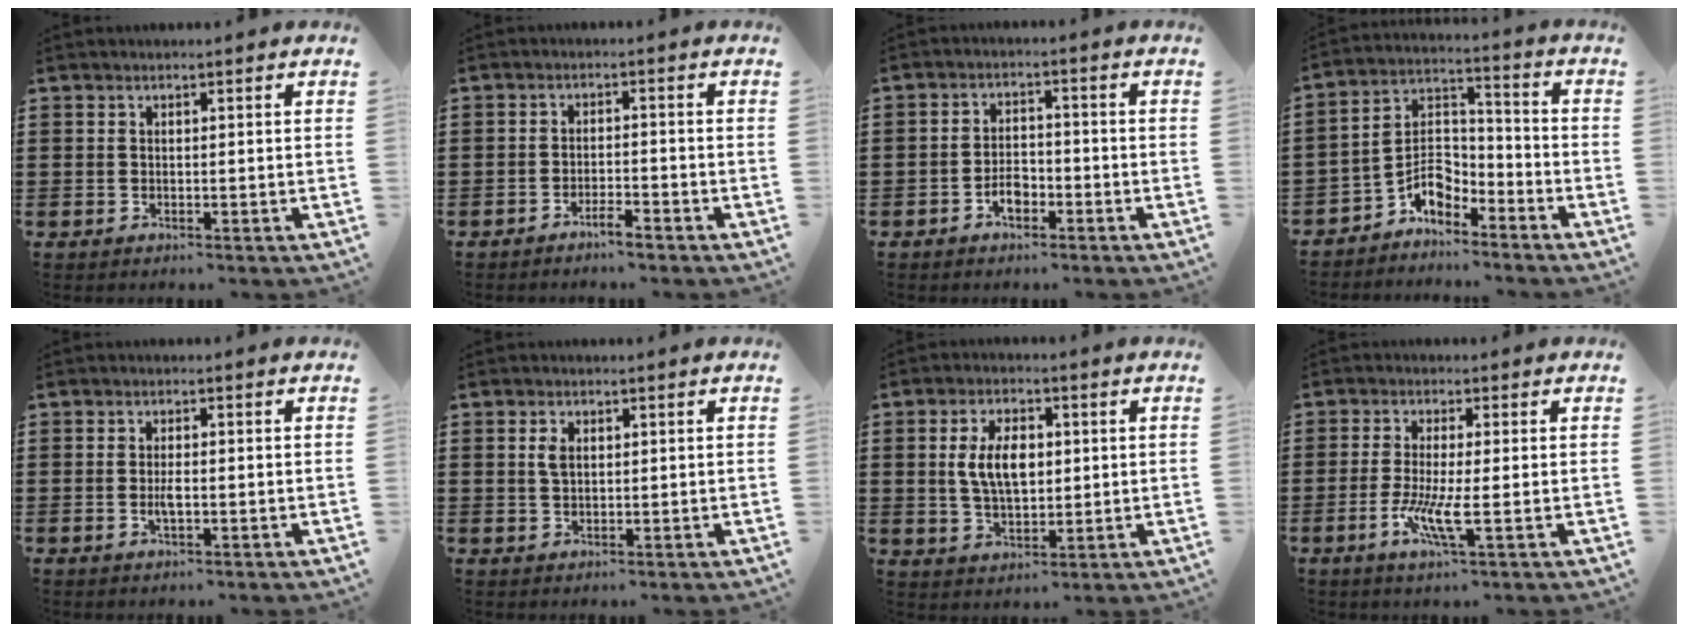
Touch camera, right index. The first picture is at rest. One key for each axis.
{"total": 2.4, "fx": -2.2, "fy": 0.1, "fz": 1.0, "tx": -0.022, "ty": 0.000, "tz": -0.042}
{"total": 3.3, "fx": -1.9, "fy": 1.8, "fz": 2.0, "tx": -0.044, "ty": 0.002, "tz": -0.040}
{"total": 5.9, "fx": -4.2, "fy": 3.2, "fz": 2.6, "tx": -0.059, "ty": 0.002, "tz": -0.087}
{"total": 2.2, "fx": -0.5, "fy": 0.6, "fz": 2.1, "tx": -0.045, "ty": -0.003, "tz": -0.012}
{"total": 2.3, "fx": 0.6, "fy": 1.2, "fz": 1.8, "tx": -0.039, "ty": 0.006, "tz": 0.010}
{"total": 7.1, "fx": 0.8, "fy": 4.0, "fz": 5.9, "tx": -0.111, "ty": 0.005, "tz": 0.007}
{"total": 5.7, "fx": -1.8, "fy": 0.5, "fz": 5.4, "tx": -0.111, "ty": -0.017, "tz": -0.037}